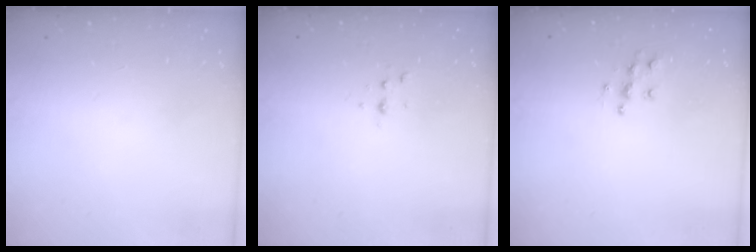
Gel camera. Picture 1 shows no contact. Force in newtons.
{"total": 3.7, "press": 3.2, "slide": 1.7}
{"total": 6.2, "press": 6.2, "slide": 0.2}